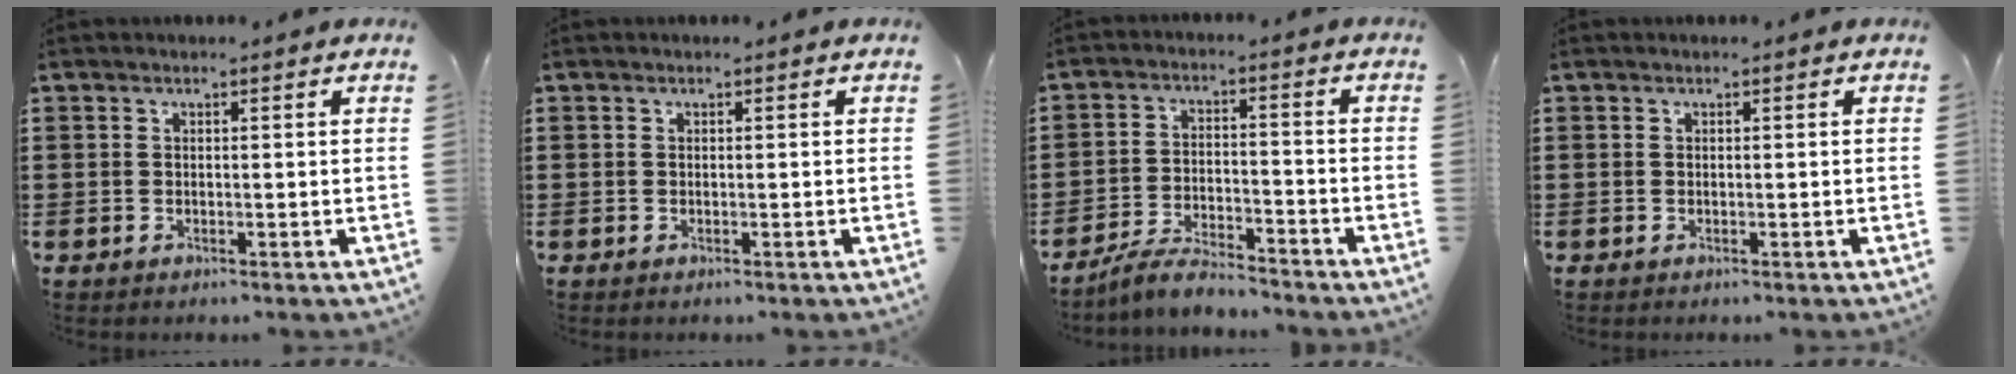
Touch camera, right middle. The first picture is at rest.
{"total": 0.0}
{"total": 5.3, "force": [-5.1, 0.6, 1.6], "torque": [-0.042, 0.001, -0.103]}
{"total": 0.0}